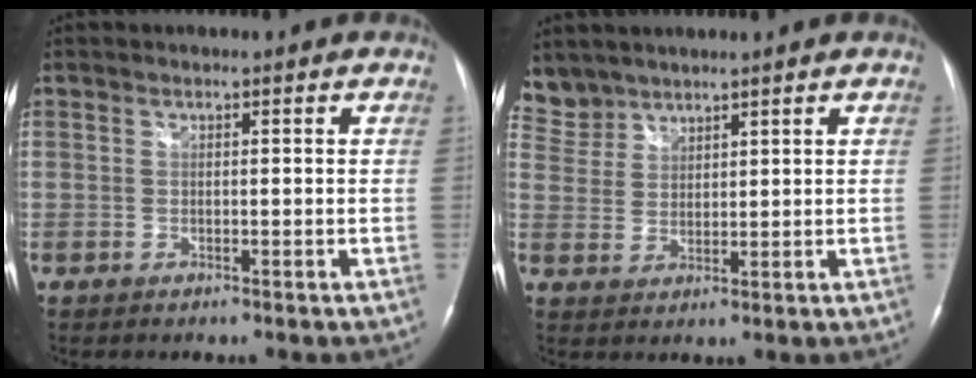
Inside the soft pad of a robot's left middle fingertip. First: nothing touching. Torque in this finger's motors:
{"motor_torque": [0.03, -0.02, 0.01, 0.00]}